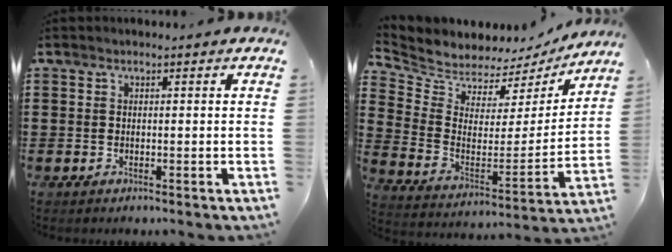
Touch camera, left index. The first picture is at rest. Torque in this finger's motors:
{"motor_torque": [1.45, -0.69, 0.07, 0.00]}